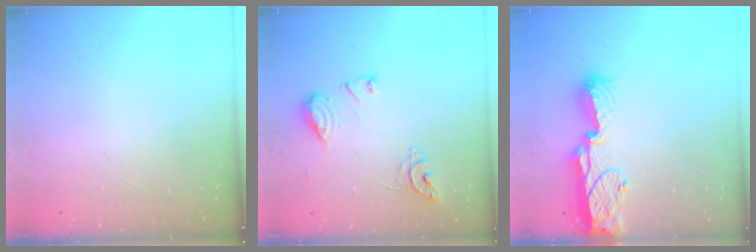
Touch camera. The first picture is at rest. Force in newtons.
{"total": 10.8, "press": 10.8, "slide": 0.5}
{"total": 15.4, "press": 14.2, "slide": 6.0}